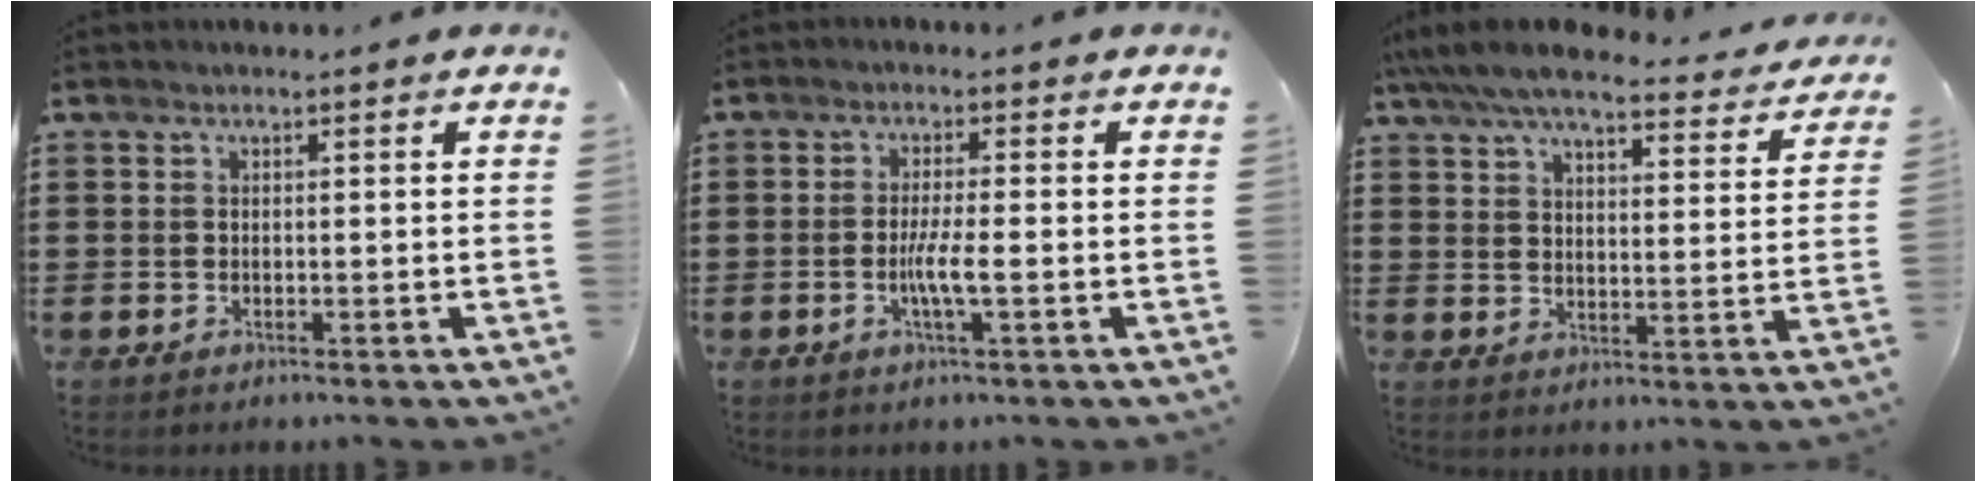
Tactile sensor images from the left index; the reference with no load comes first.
{"total": 4.3, "force": [-1.0, 0.3, 4.2], "torque": [-0.080, -0.005, -0.022]}
{"total": 7.2, "force": [6.5, 0.9, 3.1], "torque": [-0.084, -0.031, 0.113]}